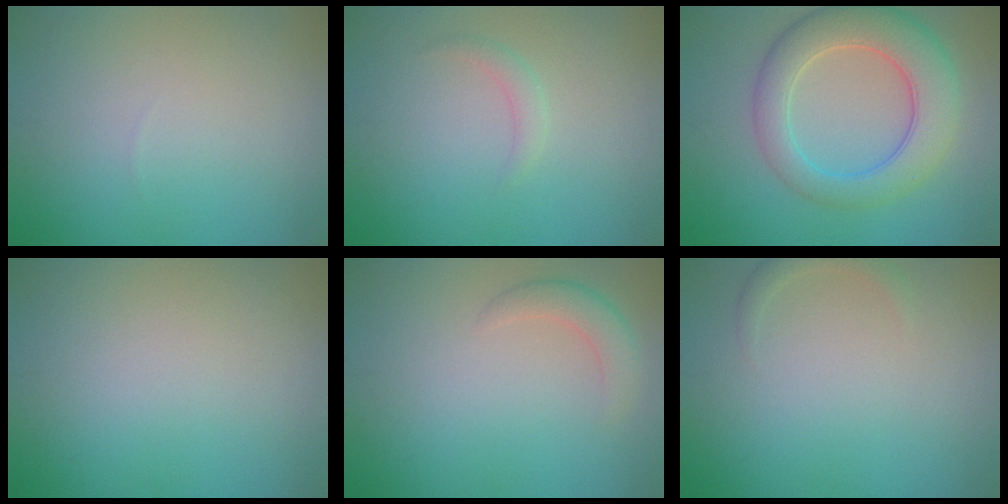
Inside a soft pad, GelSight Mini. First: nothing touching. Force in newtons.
{"total": 1.1, "press": 1.1, "slide": 0.1}
{"total": 7.0, "press": 7.0, "slide": 0.3}
{"total": 0.0}
{"total": 2.1, "press": 2.1, "slide": 0.2}
{"total": 1.2, "press": 1.2, "slide": 0.2}